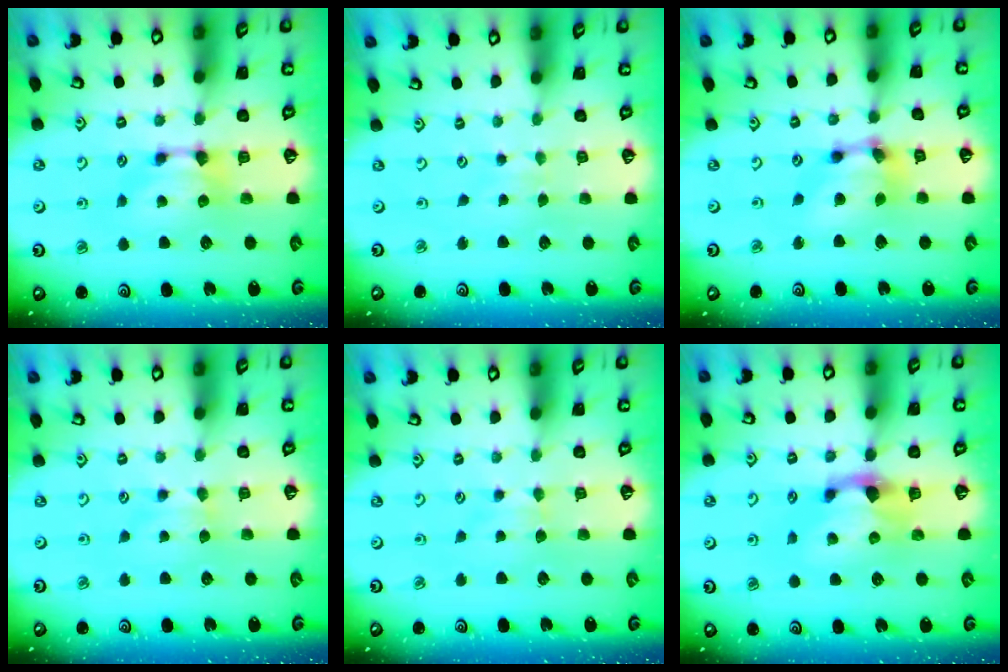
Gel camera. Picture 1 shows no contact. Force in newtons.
{"total": 3.9, "press": 3.9, "slide": 0.2}
{"total": 6.2, "press": 5.7, "slide": 2.5}
{"total": 2.1, "press": 2.1, "slide": 0.5}
{"total": 2.2, "press": 2.2, "slide": 0.5}
{"total": 1.9, "press": 1.4, "slide": 1.2}